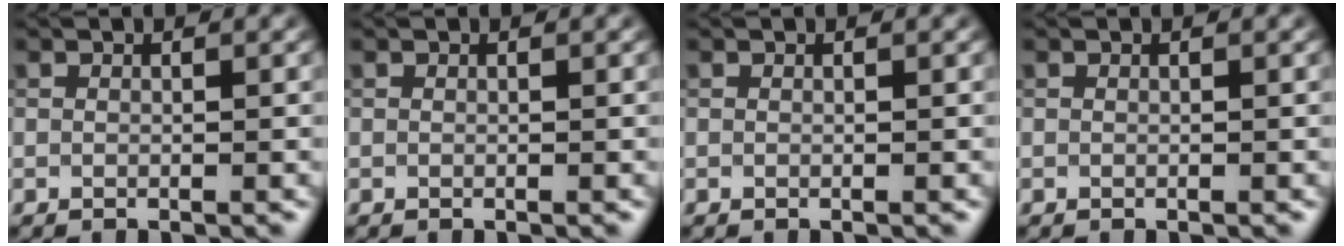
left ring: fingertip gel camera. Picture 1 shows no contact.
{"total": 0.0}
{"total": 0.0}
{"total": 0.0}